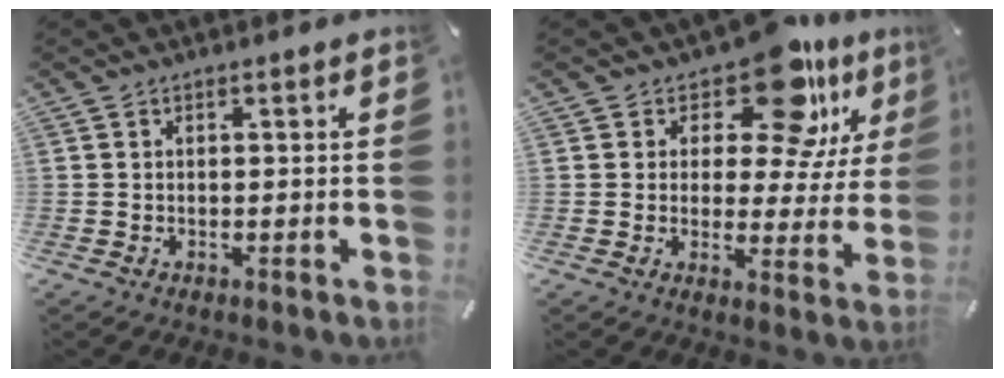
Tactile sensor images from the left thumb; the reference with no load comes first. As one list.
[{"total": 15.0, "force": [9.3, 6.9, 9.5], "torque": [-0.142, -0.059, 0.157]}]